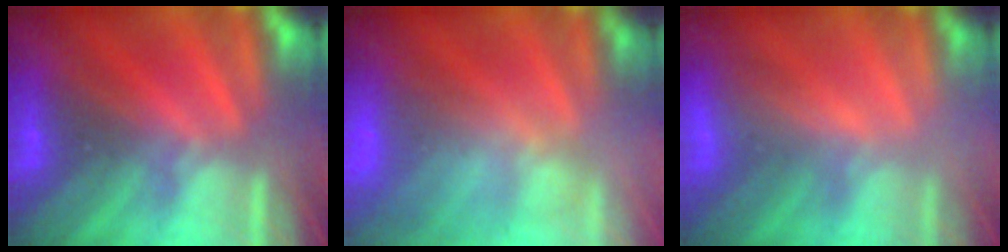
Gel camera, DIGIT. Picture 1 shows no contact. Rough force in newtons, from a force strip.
{"total": 6.3}
{"total": 2.3}